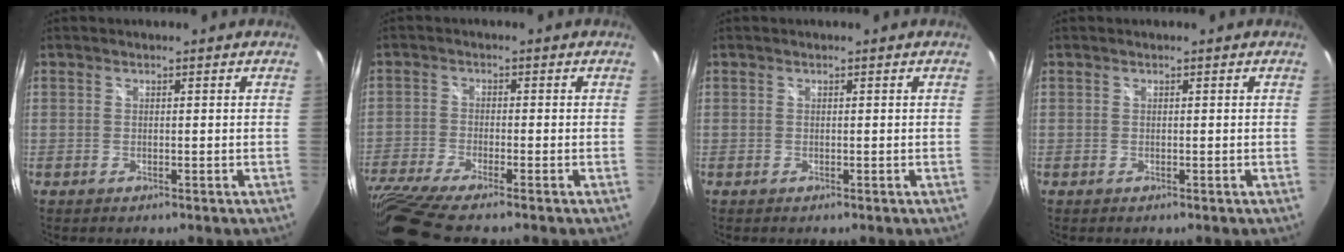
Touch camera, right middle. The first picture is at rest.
{"total": 11.1, "force": [-9.2, 0.2, 6.2], "torque": [-0.147, -0.051, -0.168]}
{"total": 0.0}
{"total": 0.0}